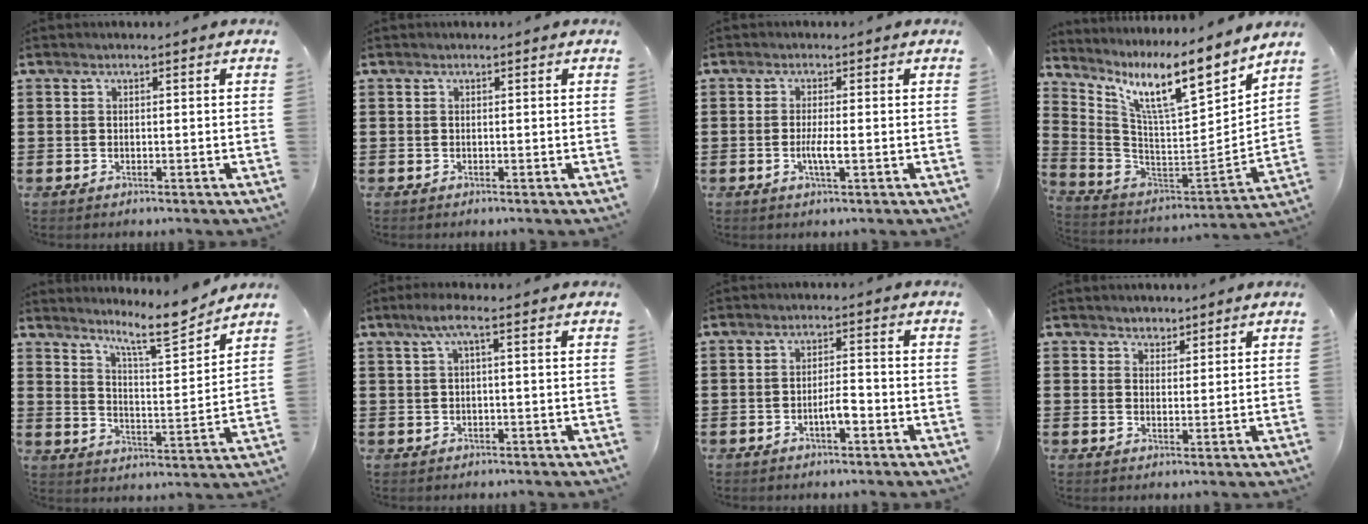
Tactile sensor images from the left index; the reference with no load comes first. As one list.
[{"total": 0.0}, {"total": 2.8, "force": [-0.5, 0.4, 2.8], "torque": [-0.056, -0.005, -0.012]}, {"total": 11.8, "force": [7.5, 2.0, 8.9], "torque": [-0.185, -0.049, 0.117]}, {"total": 9.0, "force": [7.8, 1.0, 4.4], "torque": [-0.085, -0.045, 0.131]}, {"total": 3.0, "force": [0.6, 0.2, 2.9], "torque": [-0.057, 0.003, 0.007]}, {"total": 3.4, "force": [-1.5, 0.9, 2.9], "torque": [-0.060, 0.004, -0.030]}, {"total": 2.1, "force": [1.8, 1.1, -0.2], "torque": [-0.004, 0.007, 0.034]}]